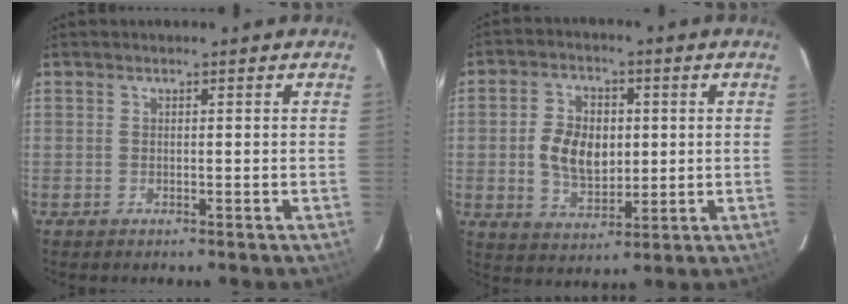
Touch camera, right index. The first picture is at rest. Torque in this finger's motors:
{"motor_torque": [0.11, -0.01, 0.15, 0.07]}